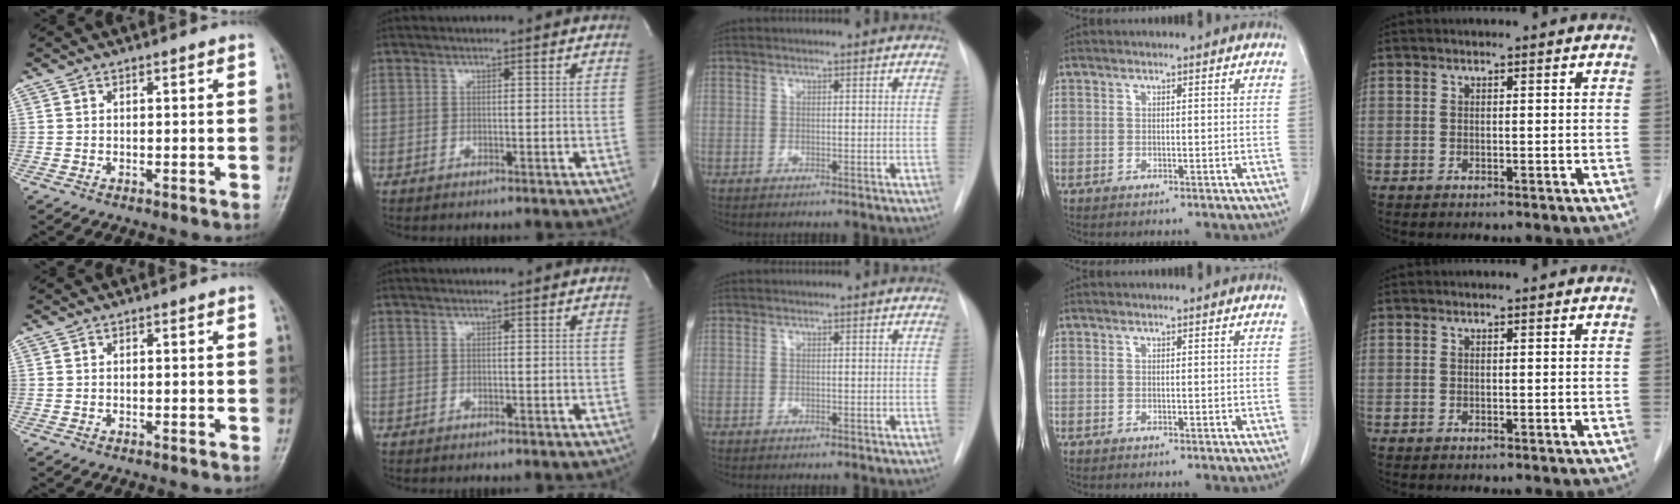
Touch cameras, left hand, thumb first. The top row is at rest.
{}